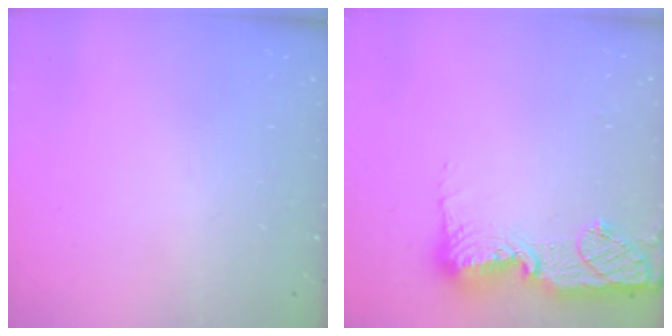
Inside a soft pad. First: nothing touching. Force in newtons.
{"total": 15.4, "press": 15.4, "slide": 1.2}